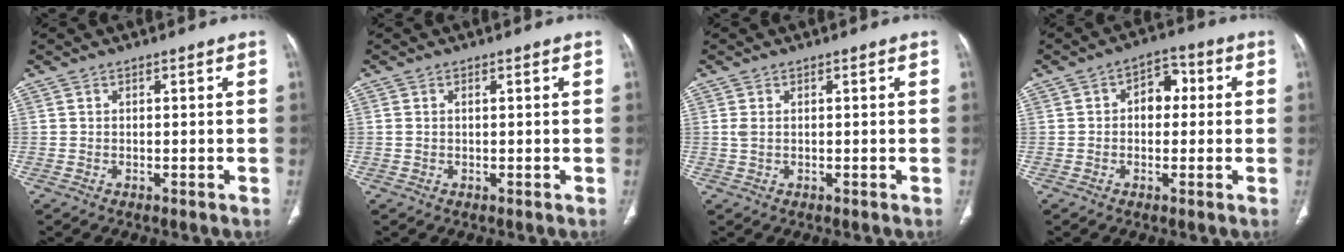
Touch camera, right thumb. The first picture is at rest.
{"total": 0.7, "force": [0.1, 0.3, 0.6], "torque": [-0.022, 0.009, 0.008]}
{"total": 1.1, "force": [0.2, 0.6, 1.0], "torque": [-0.033, 0.009, 0.008]}
{"total": 6.0, "force": [0.6, 4.2, 4.3], "torque": [-0.031, 0.020, -0.002]}